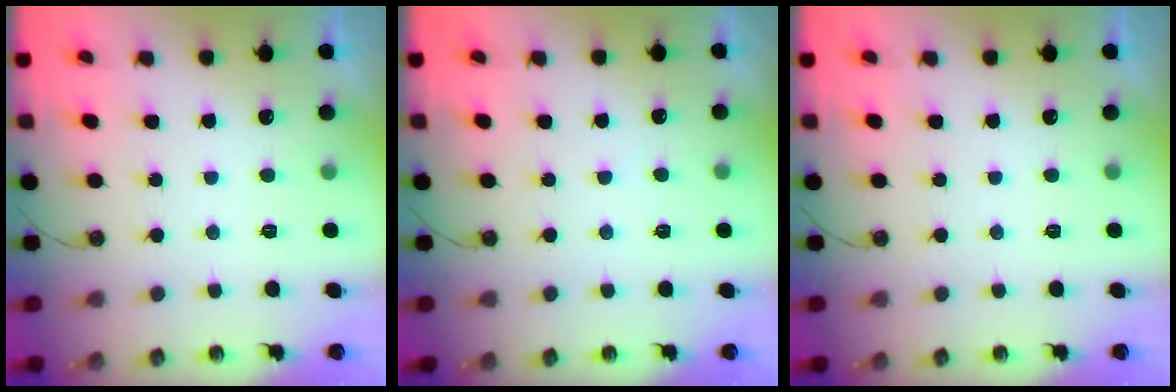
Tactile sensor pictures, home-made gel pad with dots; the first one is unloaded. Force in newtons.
{"total": 1.7, "press": 1.6, "slide": 0.4}
{"total": 0.0}